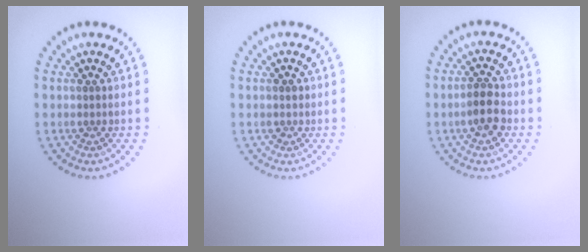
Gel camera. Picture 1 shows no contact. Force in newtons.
{"total": 0.8, "press": 0.7, "slide": 0.3}
{"total": 2.7, "press": 2.7, "slide": 0.6}